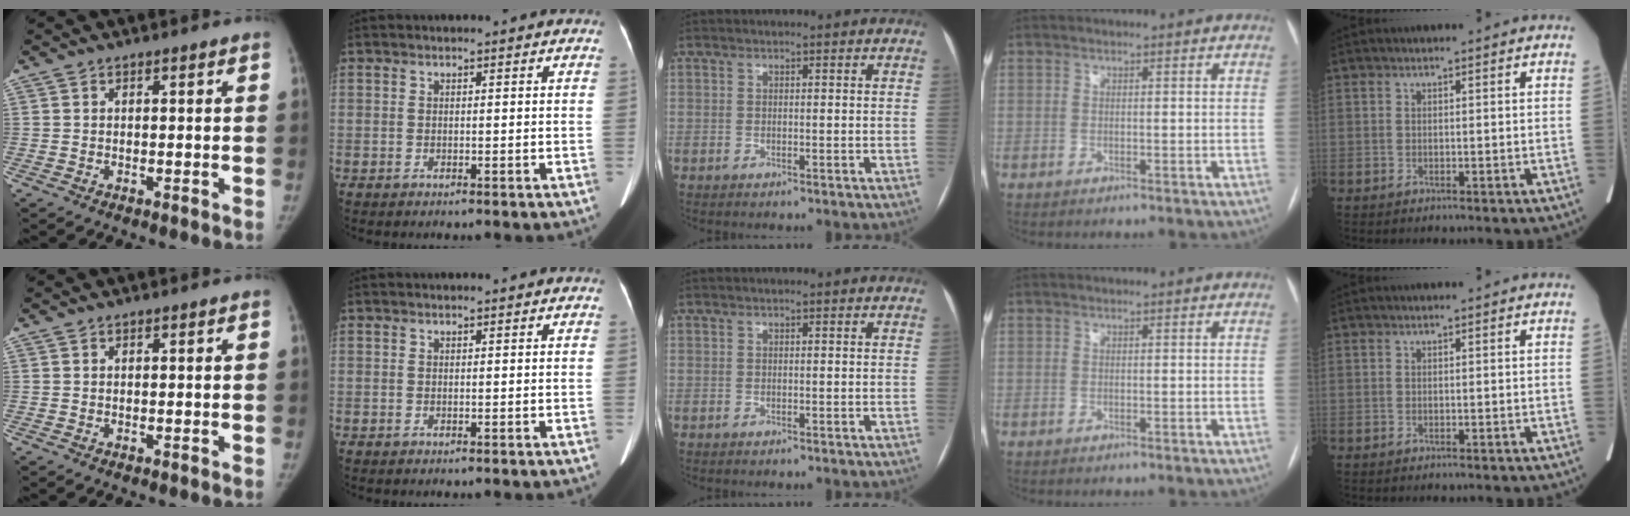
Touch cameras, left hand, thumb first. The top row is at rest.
{}